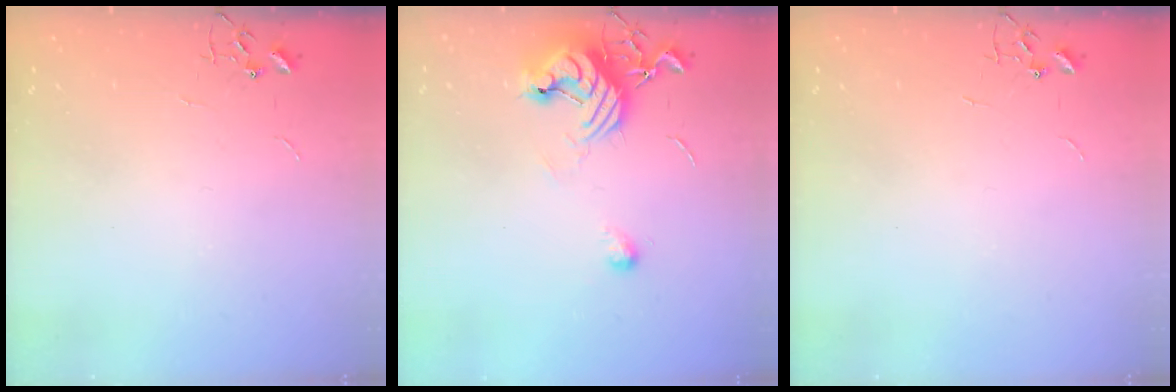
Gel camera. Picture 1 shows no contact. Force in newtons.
{"total": 12.5, "press": 12.4, "slide": 1.0}
{"total": 0.0}